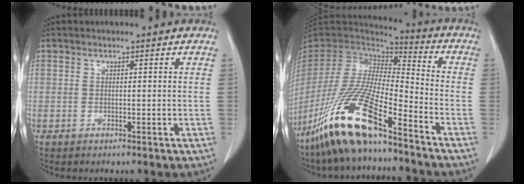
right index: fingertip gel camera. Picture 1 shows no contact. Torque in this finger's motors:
{"motor_torque": [1.60, -0.54, 0.66, 0.21]}